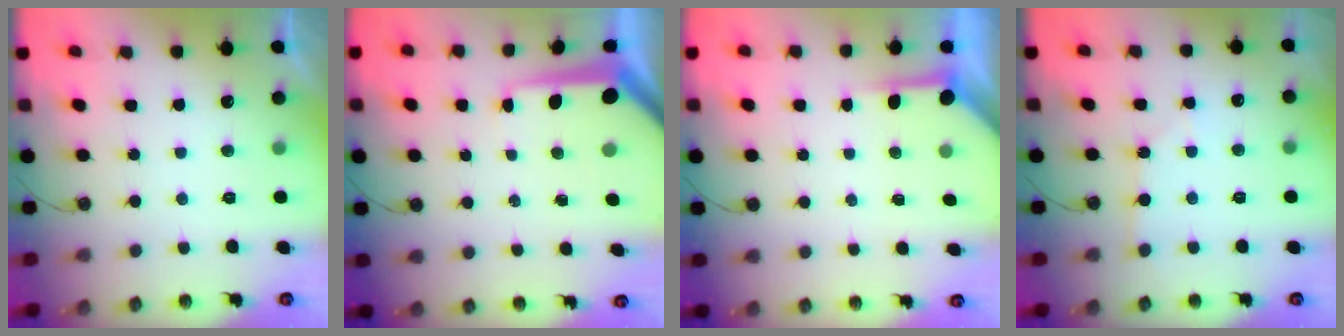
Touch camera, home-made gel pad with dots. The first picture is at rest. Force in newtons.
{"total": 8.1, "press": 8.1, "slide": 0.8}
{"total": 3.5, "press": 3.4, "slide": 0.5}
{"total": 2.3, "press": 2.3, "slide": 0.4}